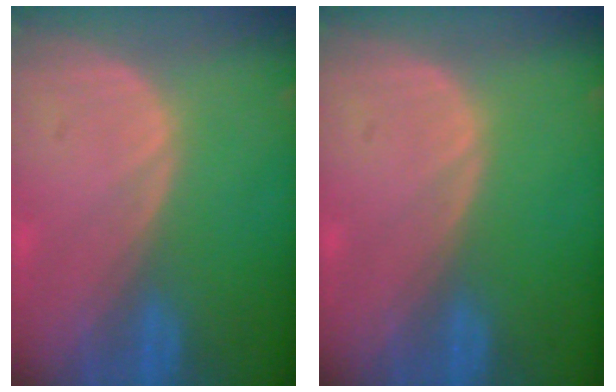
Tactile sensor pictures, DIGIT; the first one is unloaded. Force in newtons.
{"total": 0.0}